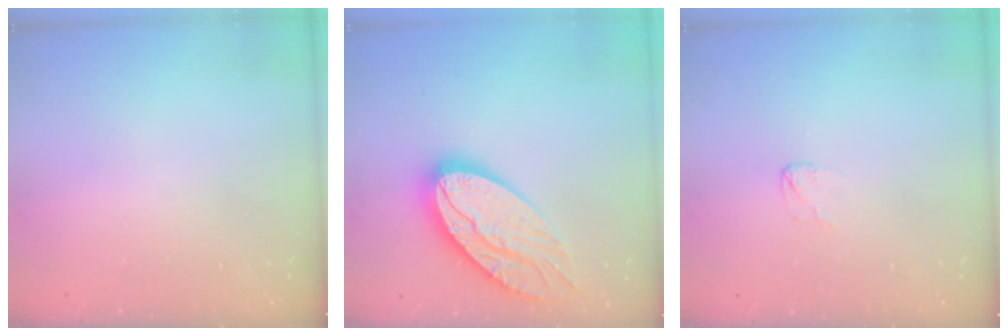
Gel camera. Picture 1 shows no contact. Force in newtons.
{"total": 20.5, "press": 20.4, "slide": 1.6}
{"total": 2.7, "press": 2.7, "slide": 0.2}